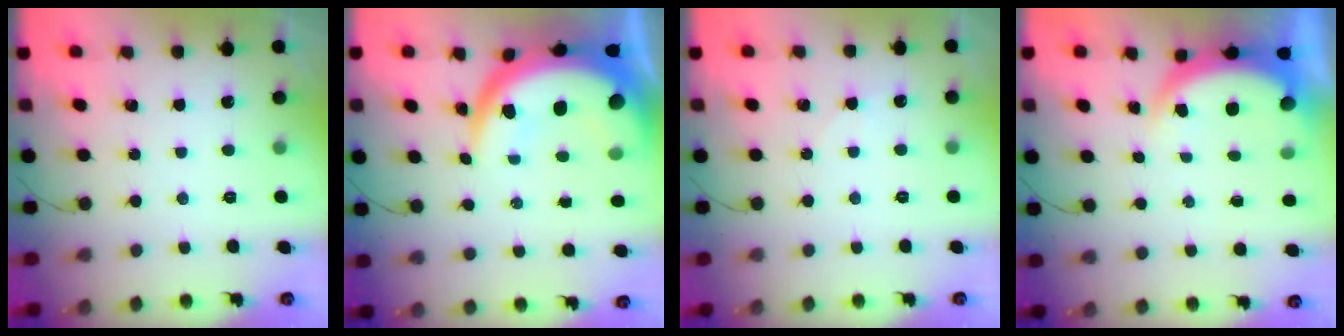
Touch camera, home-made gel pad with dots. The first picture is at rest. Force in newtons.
{"total": 16.1, "press": 16.1, "slide": 1.5}
{"total": 3.0, "press": 2.6, "slide": 1.5}
{"total": 5.2, "press": 5.2, "slide": 0.5}